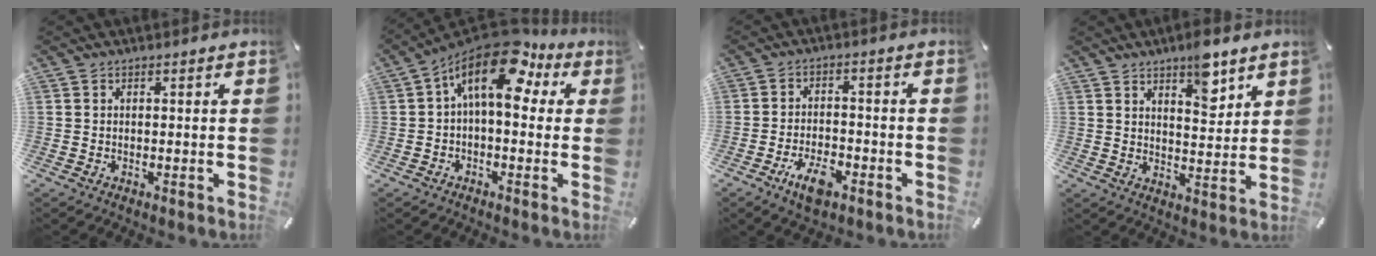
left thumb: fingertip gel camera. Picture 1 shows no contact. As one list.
[{"total": 16.1, "force": [6.8, 8.1, 12.1], "torque": [-0.211, -0.048, 0.111]}, {"total": 7.3, "force": [-4.4, 3.3, 4.9], "torque": [-0.096, 0.017, -0.078]}, {"total": 8.6, "force": [6.5, 3.2, 4.6], "torque": [-0.052, -0.045, 0.108]}]